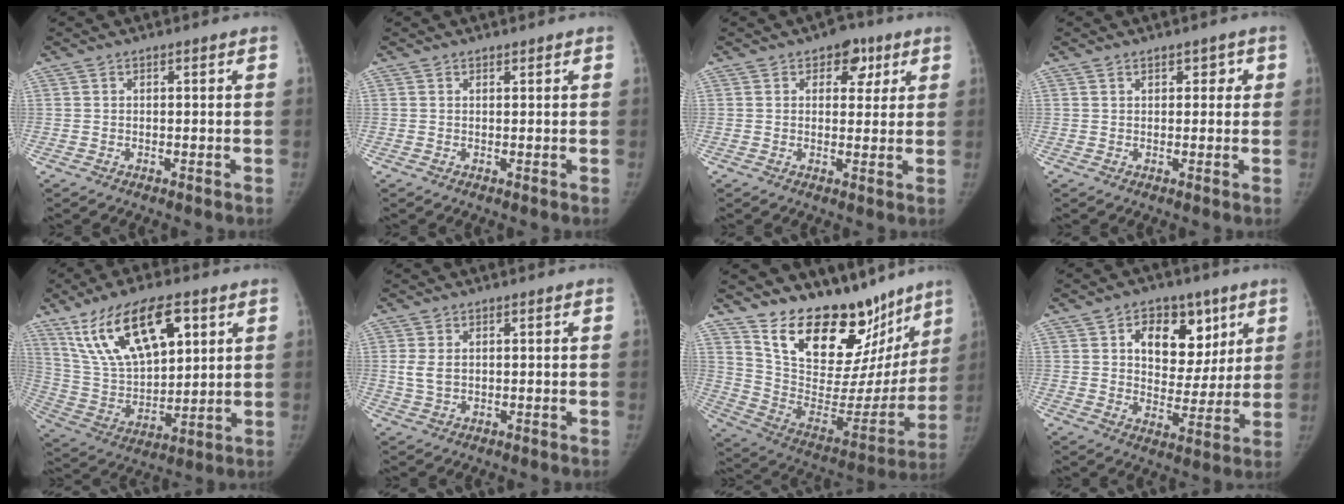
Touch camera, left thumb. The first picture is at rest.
{"total": 0.5, "force": [0.5, 0.2, 0.0], "torque": [-0.001, -0.004, 0.006]}
{"total": 5.8, "force": [2.8, 4.1, 3.1], "torque": [-0.002, -0.006, 0.031]}
{"total": 2.6, "force": [1.2, 1.8, 1.4], "torque": [0.008, -0.002, 0.014]}
{"total": 20.5, "force": [10.1, 9.5, 15.1], "torque": [-0.245, -0.029, 0.194]}
{"total": 3.5, "force": [0.6, 2.4, 2.6], "torque": [-0.054, -0.001, 0.017]}
{"total": 26.8, "force": [19.7, 13.4, 12.4], "torque": [-0.151, -0.109, 0.309]}
{"total": 13.9, "force": [5.9, 9.5, 8.2], "torque": [-0.067, -0.025, 0.094]}